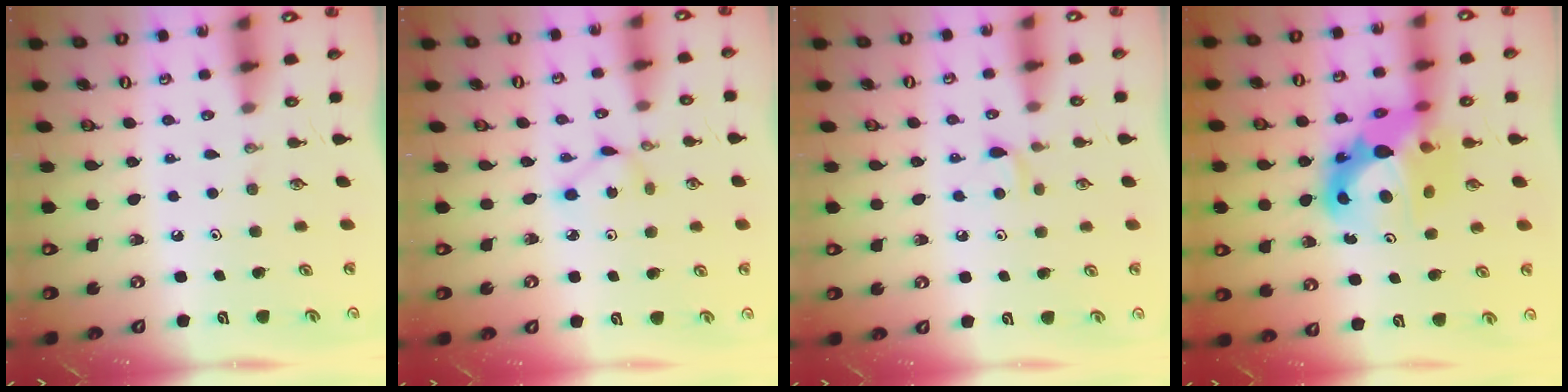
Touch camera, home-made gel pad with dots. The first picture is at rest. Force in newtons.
{"total": 2.8, "press": 2.8, "slide": 0.3}
{"total": 5.6, "press": 5.6, "slide": 0.7}
{"total": 14.9, "press": 14.8, "slide": 1.5}